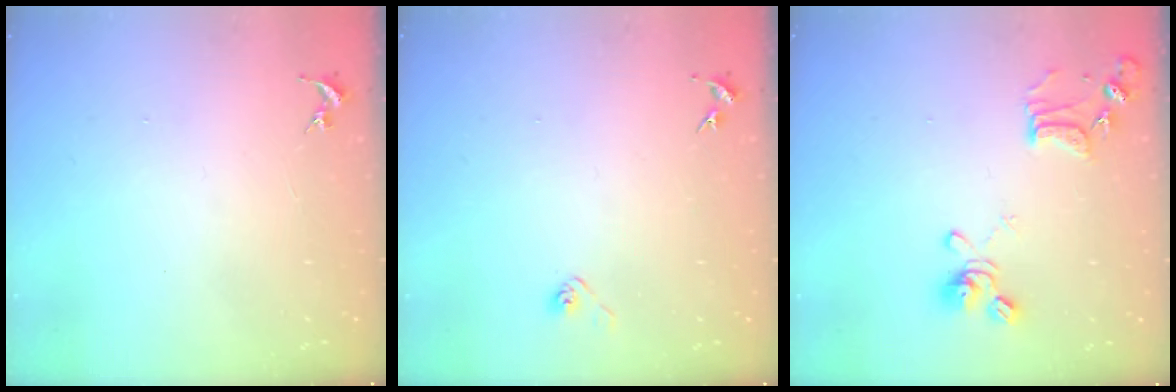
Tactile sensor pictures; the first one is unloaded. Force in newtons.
{"total": 2.9, "press": 2.8, "slide": 0.8}
{"total": 13.1, "press": 13.0, "slide": 1.3}